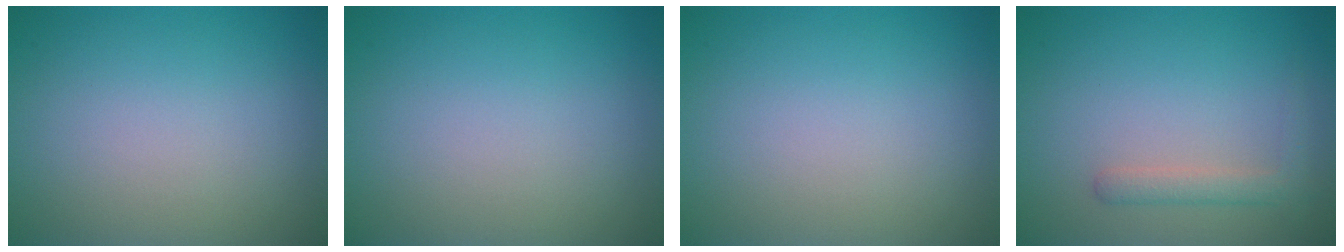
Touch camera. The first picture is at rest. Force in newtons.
{"total": 0.0}
{"total": 0.0}
{"total": 1.9, "press": 1.9, "slide": 0.1}